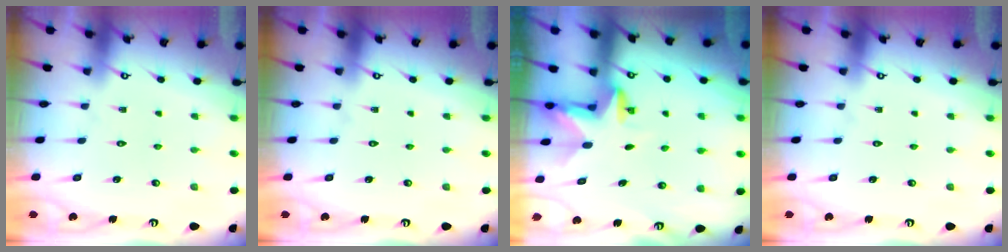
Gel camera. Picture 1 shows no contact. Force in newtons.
{"total": 0.0}
{"total": 2.9, "press": 2.9, "slide": 0.2}
{"total": 0.0}